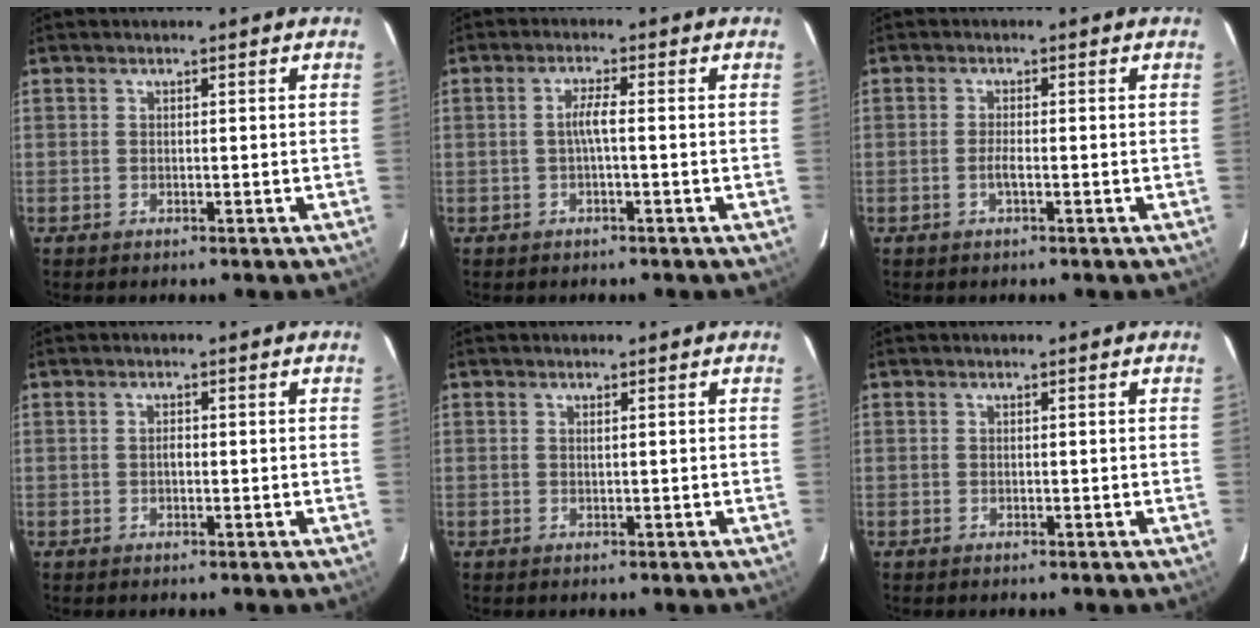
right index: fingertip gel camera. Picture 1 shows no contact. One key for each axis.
{"total": 2.5, "fx": -0.5, "fy": -0.1, "fz": 2.5, "tx": -0.048, "ty": 0.004, "tz": -0.010}
{"total": 1.7, "fx": -0.7, "fy": 0.1, "fz": 1.5, "tx": -0.031, "ty": 0.000, "tz": -0.014}
{"total": 0.9, "fx": -0.1, "fy": 0.6, "fz": 0.7, "tx": -0.011, "ty": 0.004, "tz": -0.003}
{"total": 0.6, "fx": 0.2, "fy": -0.2, "fz": 0.4, "tx": -0.009, "ty": 0.000, "tz": 0.004}
{"total": 0.0}